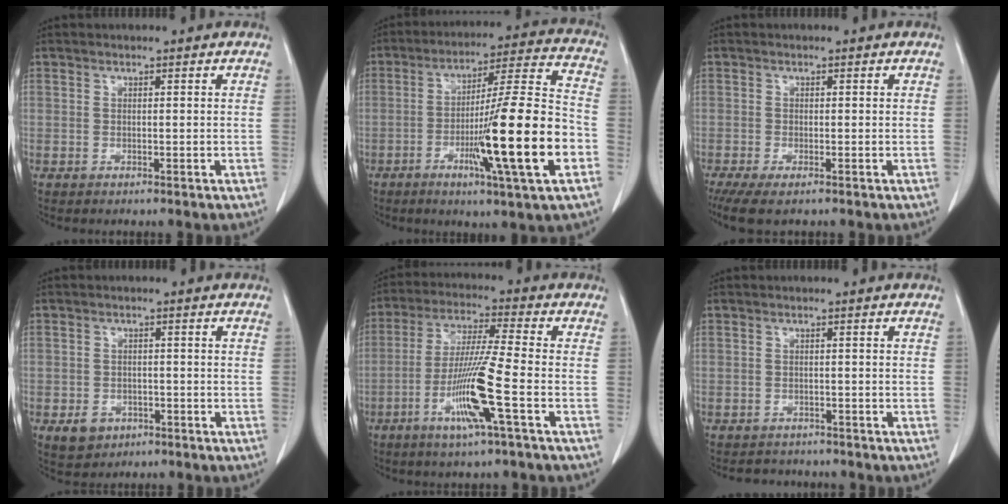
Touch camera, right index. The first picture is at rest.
{"total": 18.7, "force": [-5.7, -0.1, 17.8], "torque": [-0.277, -0.006, -0.093]}
{"total": 4.4, "force": [-3.0, 1.1, 3.0], "torque": [-0.054, -0.014, -0.049]}
{"total": 3.7, "force": [-1.8, 3.1, 1.2], "torque": [-0.014, 0.006, -0.017]}
{"total": 11.3, "force": [-4.2, -1.0, 10.4], "torque": [-0.205, -0.014, -0.085]}
{"total": 2.9, "force": [-2.6, 1.3, -0.1], "torque": [-0.003, 0.002, -0.037]}